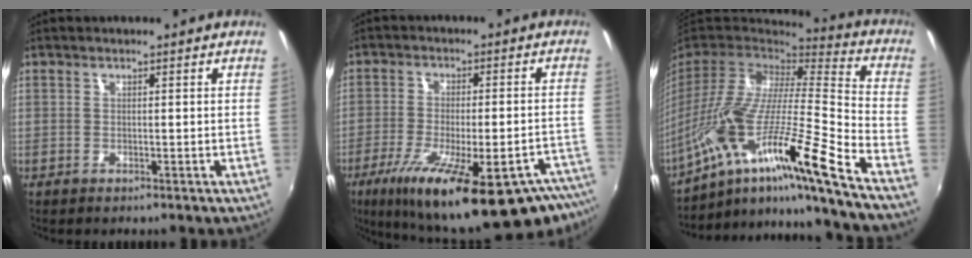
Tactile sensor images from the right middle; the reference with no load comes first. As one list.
[{"total": 27.7, "force": [-19.8, 6.8, 18.1], "torque": [-0.290, -0.063, -0.276]}, {"total": 24.8, "force": [-16.0, -0.3, 19.0], "torque": [-0.288, -0.065, -0.282]}]